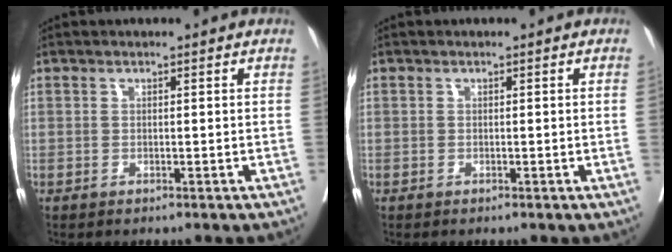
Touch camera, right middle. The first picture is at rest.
{"total": 0.6, "force": [0.0, -0.3, 0.6], "torque": [-0.004, 0.001, 0.001]}